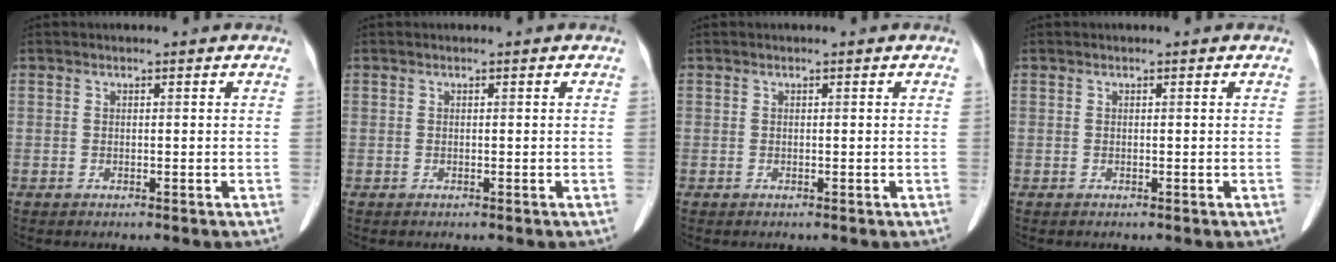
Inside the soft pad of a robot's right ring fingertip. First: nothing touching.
{"total": 0.0}
{"total": 0.0}
{"total": 0.0}